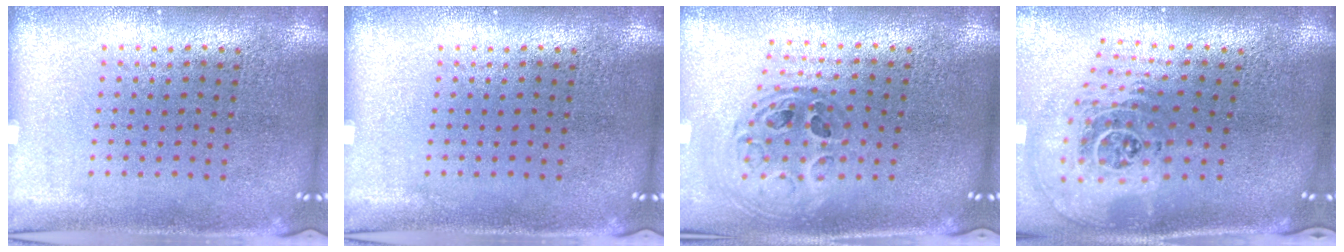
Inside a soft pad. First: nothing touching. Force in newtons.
{"total": 0.0}
{"total": 0.9, "press": 0.8, "slide": 0.1}
{"total": 2.8, "press": 1.9, "slide": 2.0}